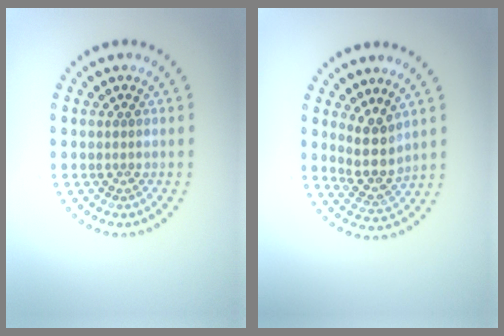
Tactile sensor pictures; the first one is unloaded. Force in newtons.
{"total": 3.5, "press": 2.8, "slide": 2.0}